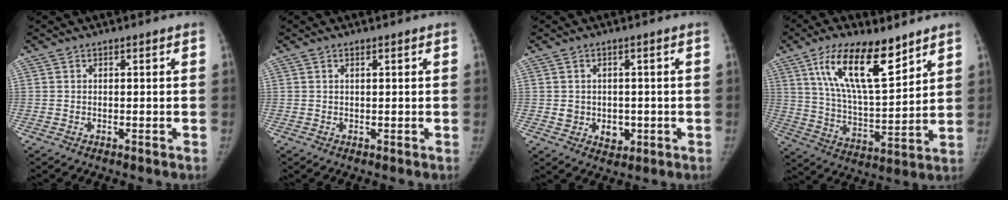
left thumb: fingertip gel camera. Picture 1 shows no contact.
{"total": 0.6, "force": [0.3, 0.1, 0.5], "torque": [-0.010, 0.001, 0.005]}
{"total": 4.9, "force": [-0.7, 4.1, 2.5], "torque": [-0.015, 0.002, 0.001]}
{"total": 17.0, "force": [9.9, 6.1, 12.5], "torque": [-0.191, -0.049, 0.186]}